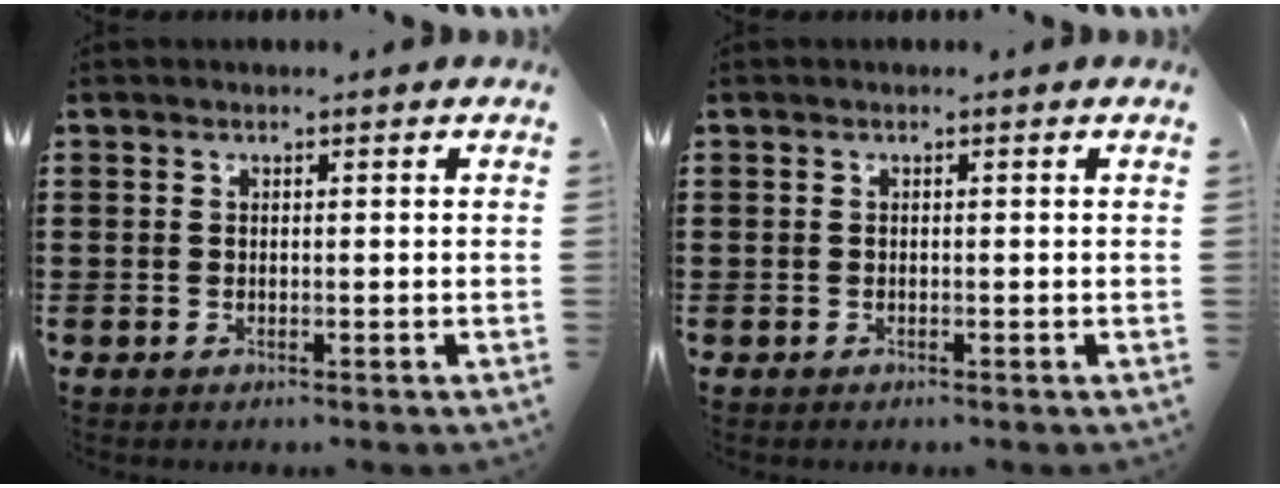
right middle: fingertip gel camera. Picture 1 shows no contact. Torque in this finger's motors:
{"motor_torque": [-0.04, -0.05, 0.15, 0.01]}